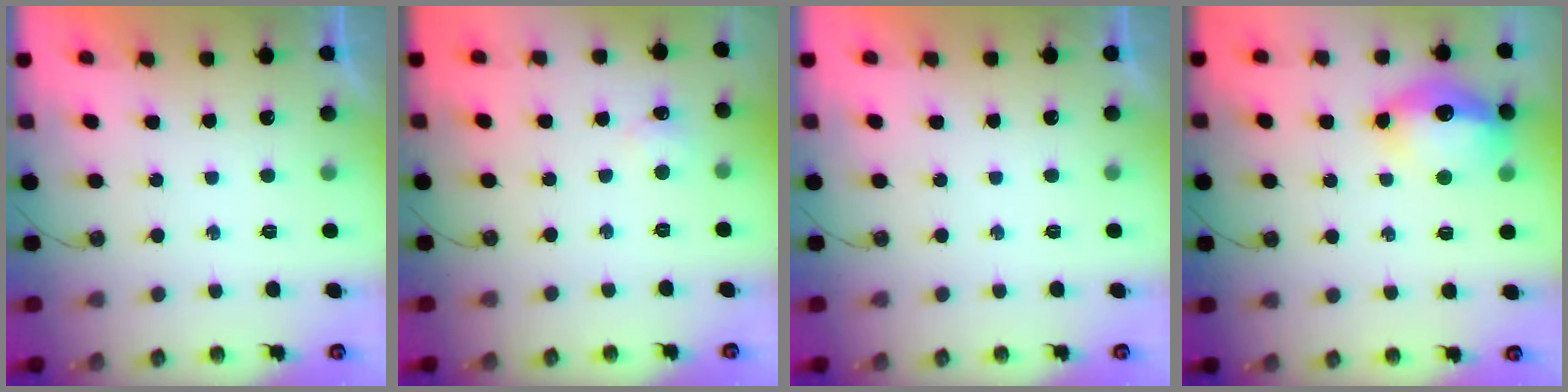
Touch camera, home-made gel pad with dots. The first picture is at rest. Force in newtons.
{"total": 3.6, "press": 3.6, "slide": 0.5}
{"total": 0.0}
{"total": 13.4, "press": 13.4, "slide": 1.2}